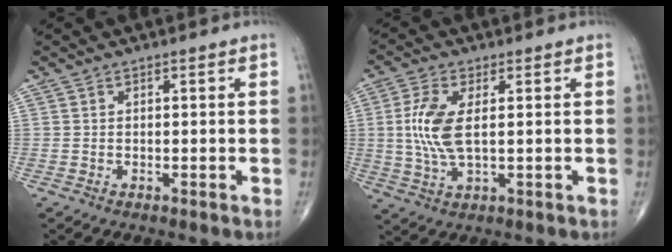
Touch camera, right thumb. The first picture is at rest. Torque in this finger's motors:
{"motor_torque": [-0.48, 0.86, 0.06, -0.35, 0.22]}